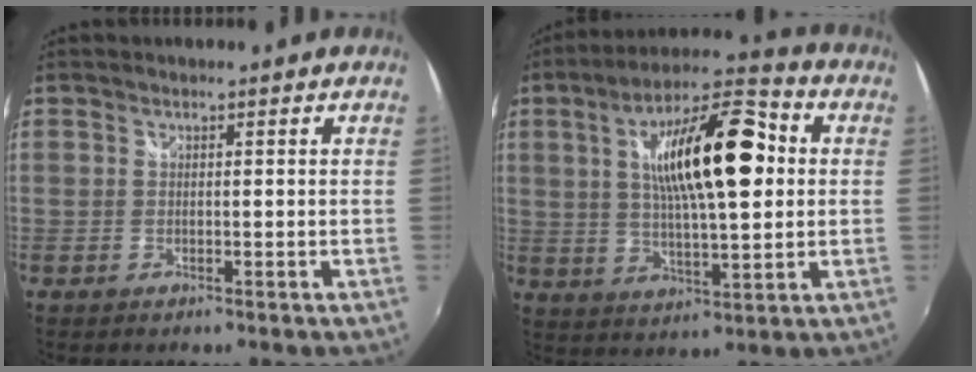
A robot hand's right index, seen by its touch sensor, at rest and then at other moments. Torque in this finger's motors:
{"motor_torque": [1.47, 0.67, 0.63, 0.21]}